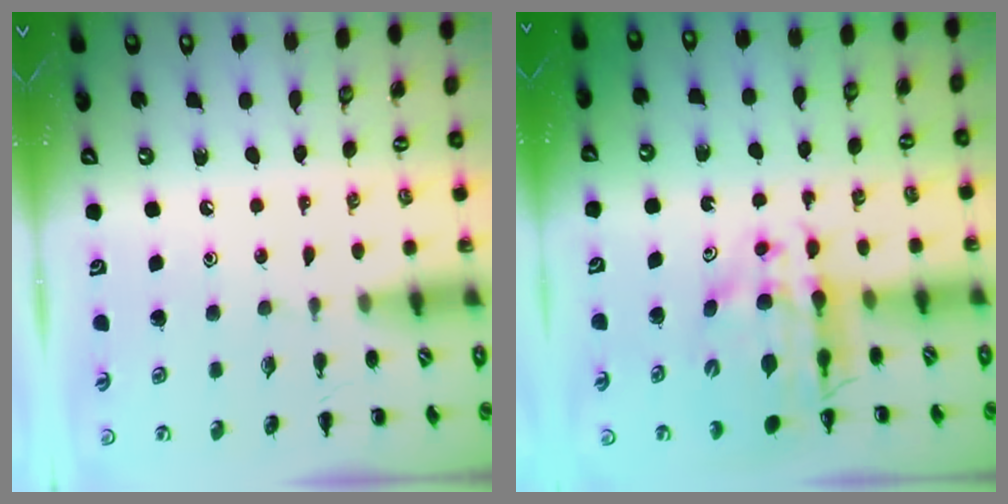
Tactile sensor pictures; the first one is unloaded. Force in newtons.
{"total": 11.1, "press": 10.6, "slide": 3.1}